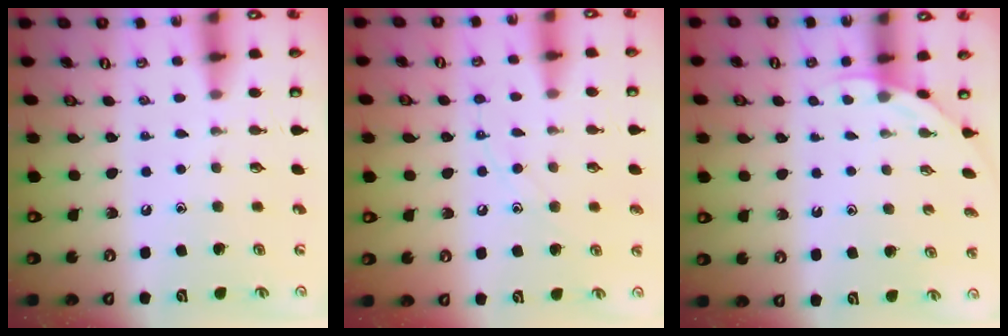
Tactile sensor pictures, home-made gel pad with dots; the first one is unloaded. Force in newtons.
{"total": 7.8, "press": 7.8, "slide": 0.7}
{"total": 1.9, "press": 1.9, "slide": 0.1}